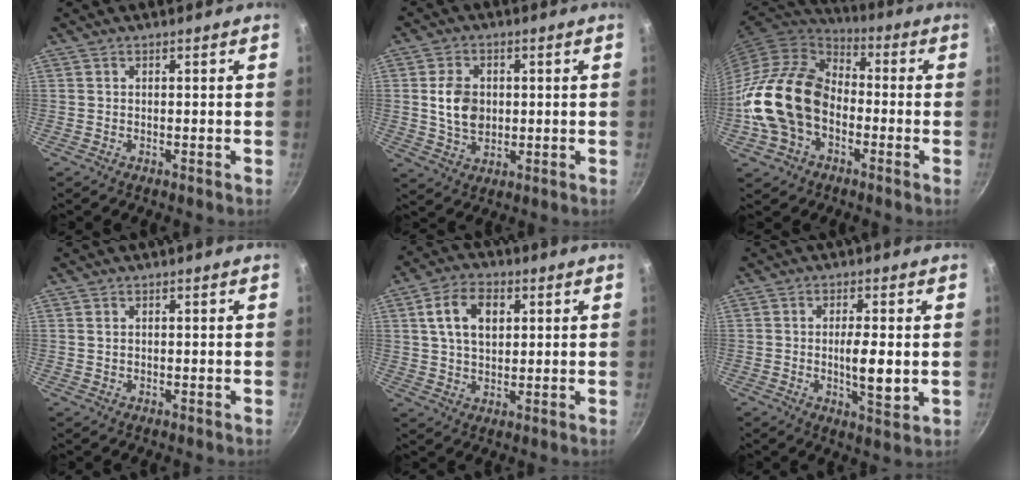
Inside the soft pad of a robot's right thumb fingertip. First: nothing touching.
{"total": 7.8, "force": [0.7, 5.7, 5.2], "torque": [-0.082, -0.004, 0.015]}
{"total": 18.3, "force": [-3.8, 13.2, 12.1], "torque": [-0.196, 0.042, -0.084]}
{"total": 0.8, "force": [0.2, 0.6, 0.4], "torque": [-0.006, 0.003, 0.004]}
{"total": 9.3, "force": [2.6, 6.1, 6.6], "torque": [-0.104, 0.004, 0.042]}
{"total": 6.9, "force": [-0.4, 2.1, 6.6], "torque": [-0.113, -0.007, -0.006]}